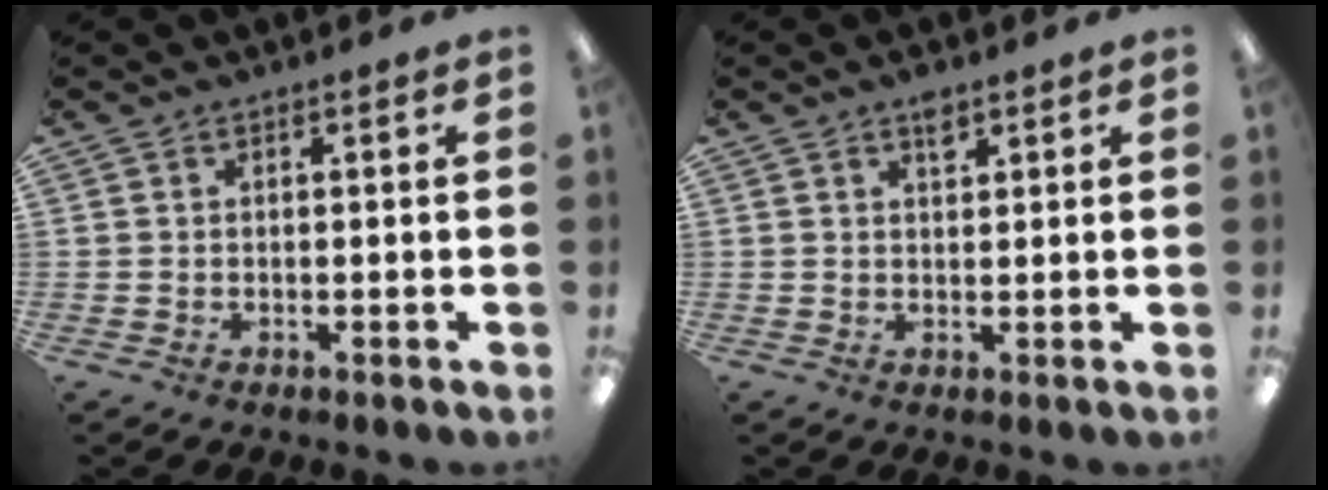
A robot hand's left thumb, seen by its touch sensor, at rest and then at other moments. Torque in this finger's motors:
{"motor_torque": [0.33, -0.04, 0.23, -0.29, 0.00]}